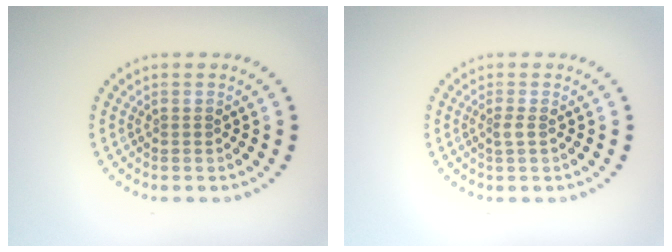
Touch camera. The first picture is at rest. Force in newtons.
{"total": 0.9, "press": 0.7, "slide": 0.6}